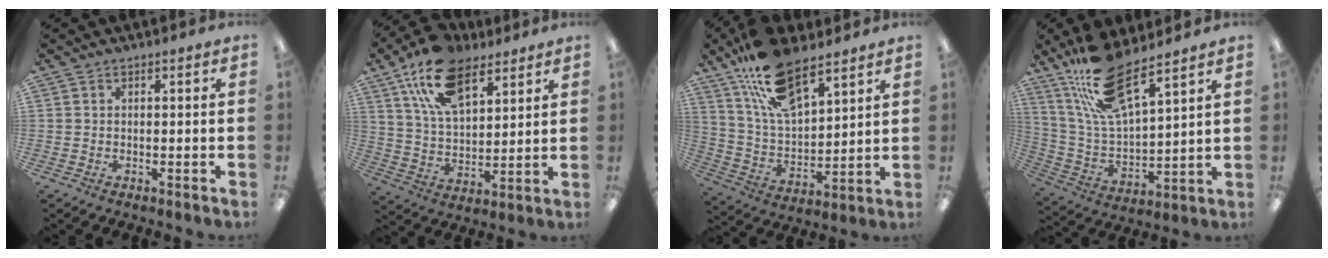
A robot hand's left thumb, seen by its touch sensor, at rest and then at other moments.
{"total": 17.2, "force": [10.3, 9.1, 10.4], "torque": [-0.187, -0.028, 0.187]}
{"total": 18.7, "force": [12.7, 8.0, 11.1], "torque": [-0.211, -0.055, 0.228]}
{"total": 17.2, "force": [13.1, 5.0, 10.0], "torque": [-0.206, -0.062, 0.230]}